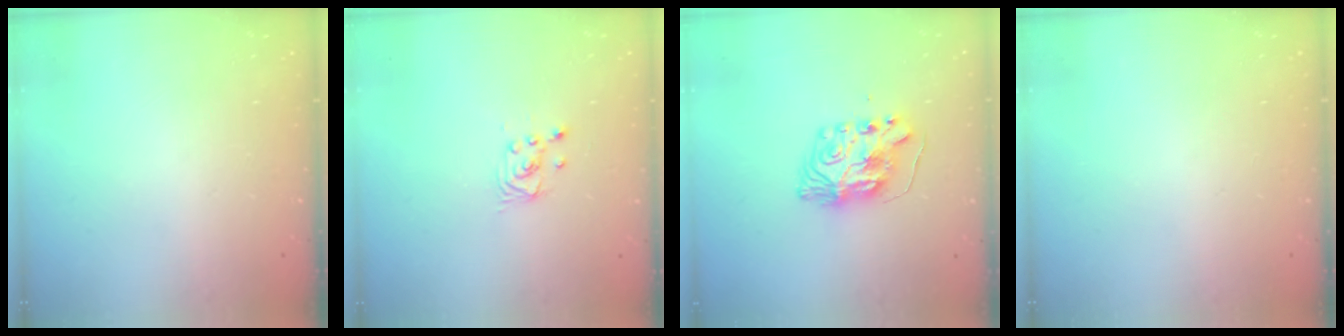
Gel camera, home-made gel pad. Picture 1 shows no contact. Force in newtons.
{"total": 2.2, "press": 2.2, "slide": 0.2}
{"total": 8.1, "press": 8.1, "slide": 0.9}
{"total": 0.0}